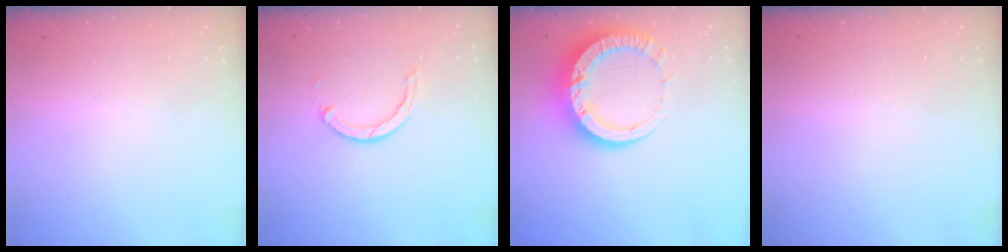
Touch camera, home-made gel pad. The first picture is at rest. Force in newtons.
{"total": 3.9, "press": 3.8, "slide": 0.4}
{"total": 12.4, "press": 12.4, "slide": 1.2}
{"total": 2.6, "press": 2.6, "slide": 0.2}